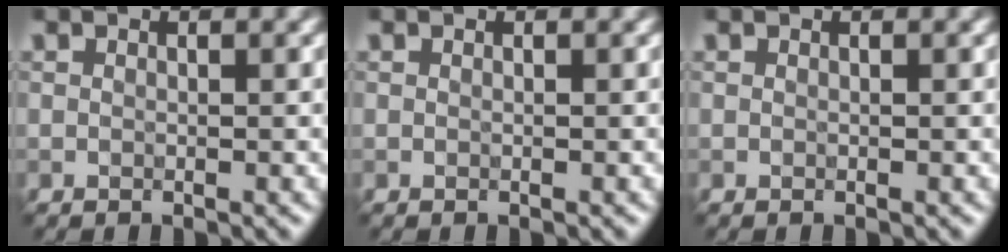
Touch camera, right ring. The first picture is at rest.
{"total": 0.0}
{"total": 0.0}